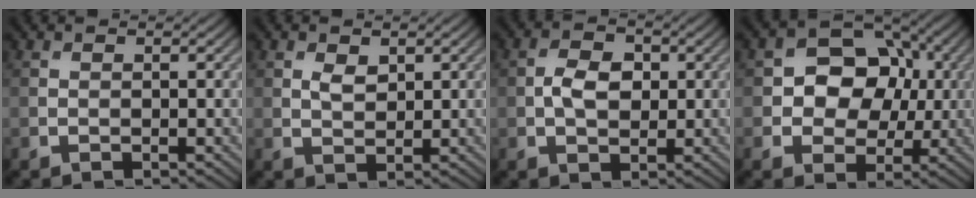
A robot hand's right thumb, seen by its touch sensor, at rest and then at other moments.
{"total": 2.0, "force": [0.9, 1.2, 1.4], "torque": [-0.030, -0.004, 0.019]}
{"total": 3.9, "force": [0.2, 2.6, 3.0], "torque": [-0.062, 0.002, -0.001]}
{"total": 9.1, "force": [1.0, 7.3, 5.3], "torque": [-0.085, 0.011, -0.002]}